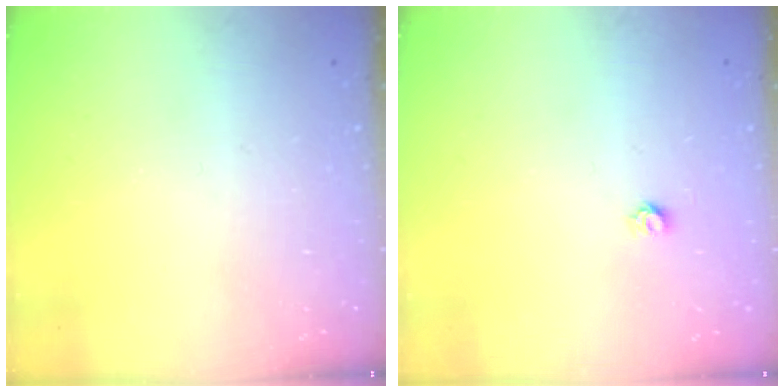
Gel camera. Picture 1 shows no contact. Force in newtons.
{"total": 3.5, "press": 3.4, "slide": 0.4}